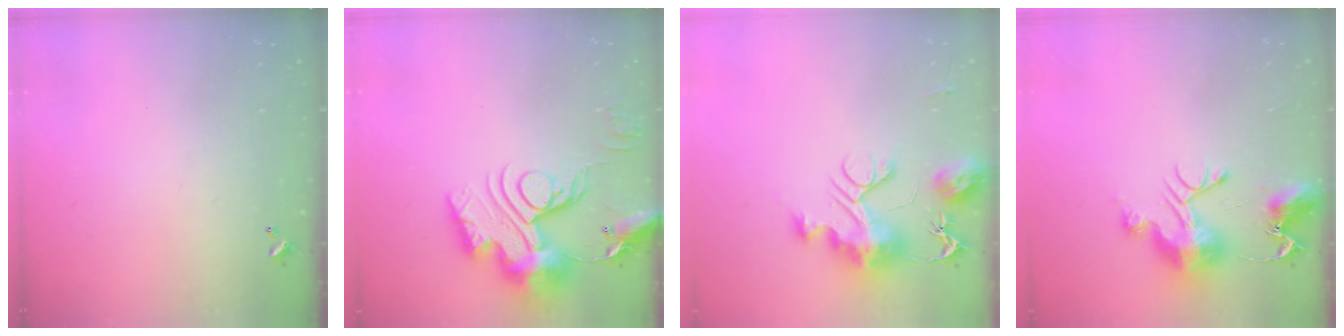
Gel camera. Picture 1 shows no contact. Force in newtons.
{"total": 18.7, "press": 18.6, "slide": 1.7}
{"total": 13.2, "press": 13.2, "slide": 1.1}
{"total": 12.0, "press": 12.0, "slide": 1.1}